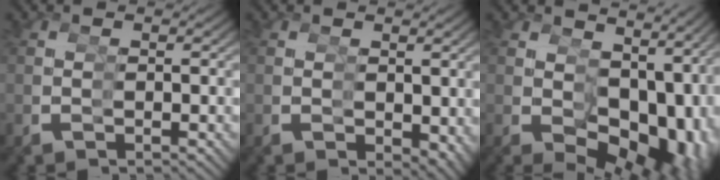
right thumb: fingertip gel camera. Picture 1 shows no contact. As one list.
[{"total": 2.2, "force": [0.2, 1.7, 1.4], "torque": [-0.008, -0.007, 0.005]}, {"total": 8.9, "force": [-0.5, 6.2, 6.5], "torque": [-0.085, -0.031, 0.010]}]